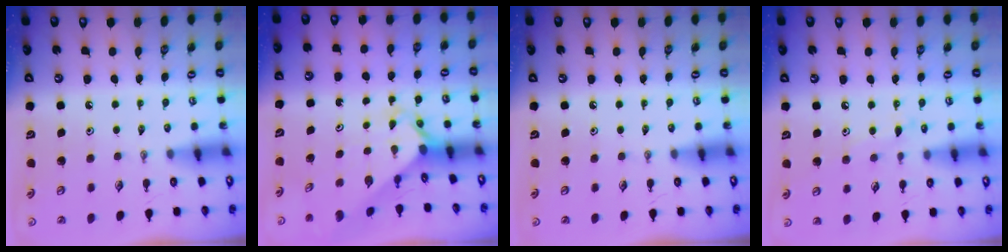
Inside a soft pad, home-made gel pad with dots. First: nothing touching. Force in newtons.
{"total": 2.5, "press": 2.5, "slide": 0.3}
{"total": 0.0}
{"total": 7.0, "press": 7.0, "slide": 0.5}